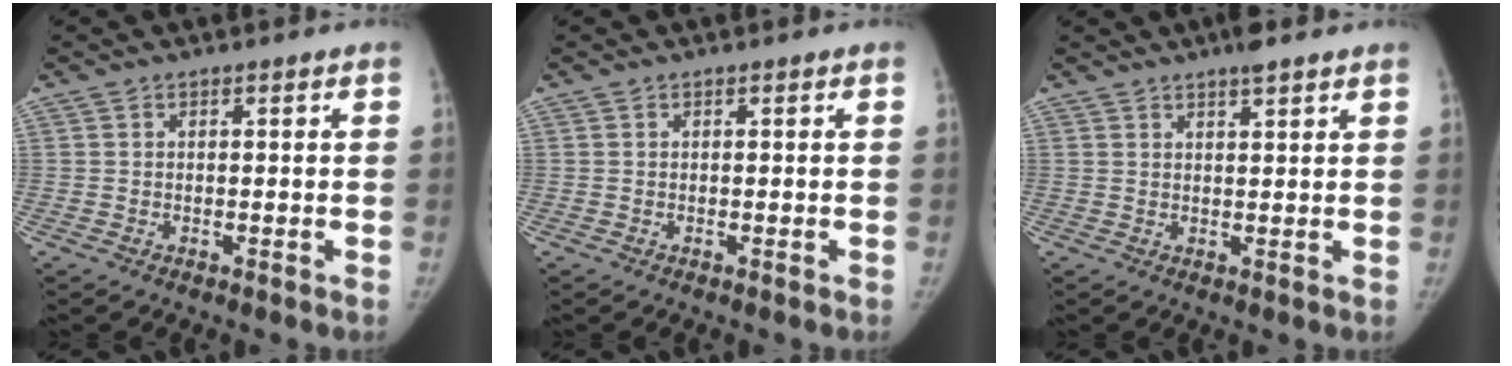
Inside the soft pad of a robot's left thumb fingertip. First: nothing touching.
{"total": 0.0}
{"total": 3.4, "force": [2.6, 0.7, 2.1], "torque": [-0.028, -0.008, 0.040]}